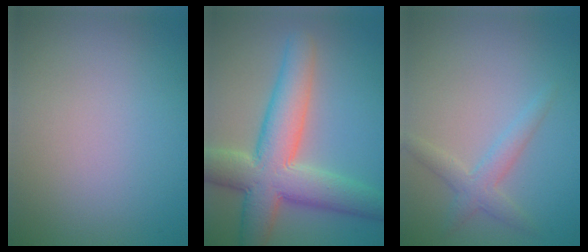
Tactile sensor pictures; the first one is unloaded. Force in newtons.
{"total": 9.4, "press": 9.4, "slide": 0.6}
{"total": 2.4, "press": 2.4, "slide": 0.2}